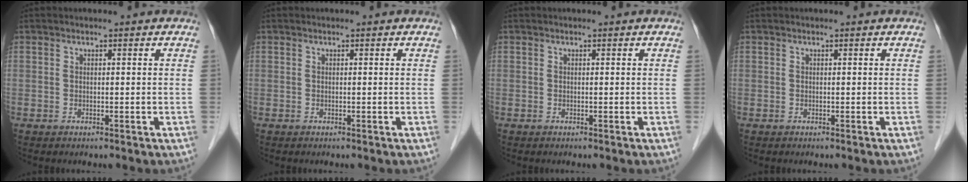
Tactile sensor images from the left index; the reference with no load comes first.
{"total": 0.0}
{"total": 0.0}
{"total": 0.0}